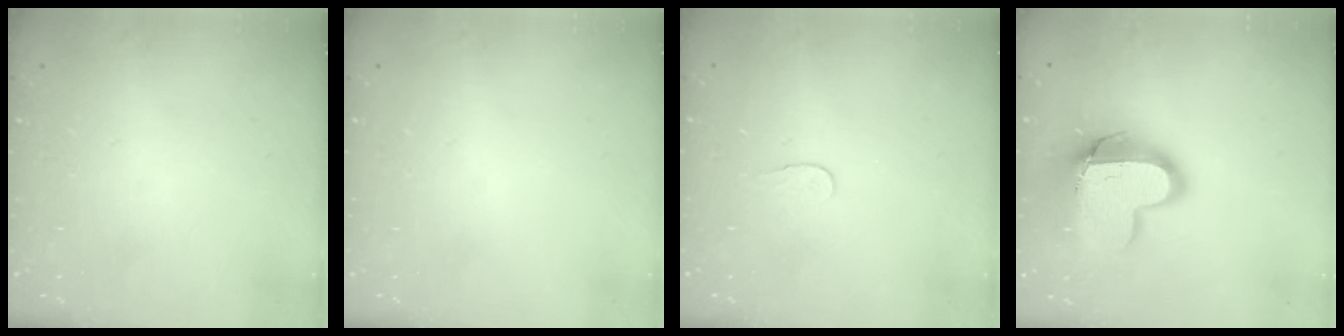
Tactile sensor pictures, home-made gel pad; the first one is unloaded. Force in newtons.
{"total": 0.0}
{"total": 3.8, "press": 3.8, "slide": 0.3}
{"total": 16.2, "press": 16.2, "slide": 1.4}